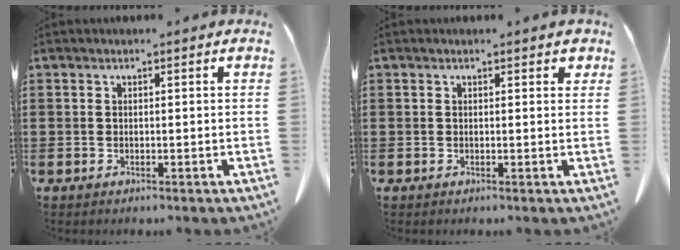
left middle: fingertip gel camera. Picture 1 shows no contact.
{"total": 0.8, "force": [0.6, 0.4, 0.3], "torque": [0.001, 0.002, 0.009]}